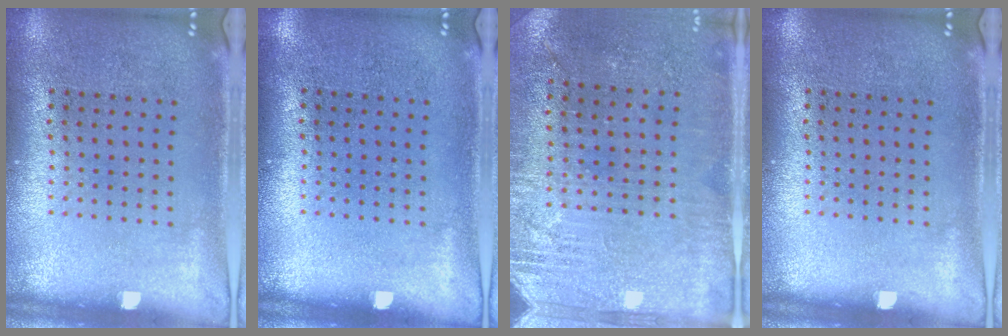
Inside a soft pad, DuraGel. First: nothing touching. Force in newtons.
{"total": 0.0}
{"total": 2.9, "press": 2.8, "slide": 0.9}
{"total": 0.0}